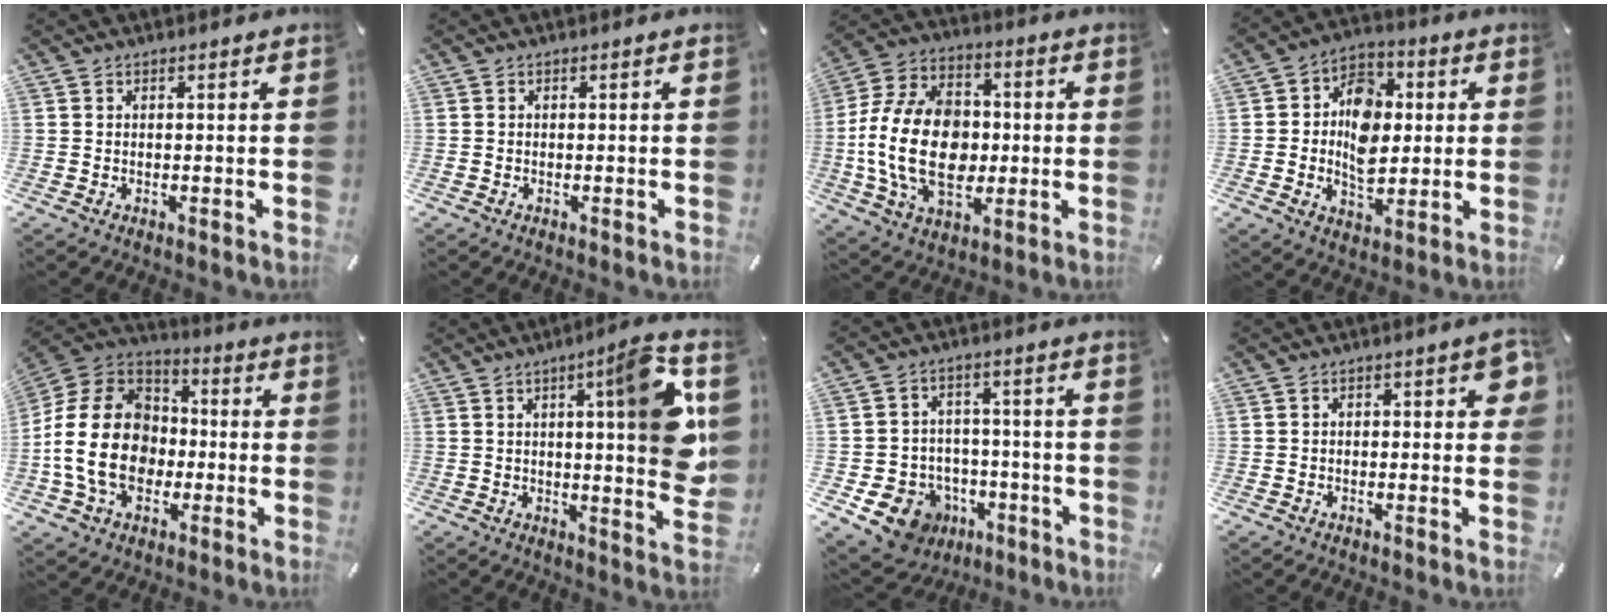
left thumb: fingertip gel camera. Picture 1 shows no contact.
{"total": 0.0}
{"total": 20.8, "force": [-1.9, 14.8, 14.5], "torque": [-0.312, 0.005, -0.036]}
{"total": 11.7, "force": [-0.4, 9.2, 7.1], "torque": [-0.119, 0.017, -0.004]}
{"total": 19.4, "force": [-3.7, 15.2, 11.5], "torque": [-0.249, 0.032, -0.067]}
{"total": 16.7, "force": [4.8, 3.0, 15.8], "torque": [-0.207, -0.035, 0.060]}
{"total": 11.3, "force": [-5.0, 9.4, 3.6], "torque": [-0.055, 0.044, -0.074]}
{"total": 4.5, "force": [-0.1, 2.1, 4.0], "torque": [-0.056, 0.007, -0.004]}